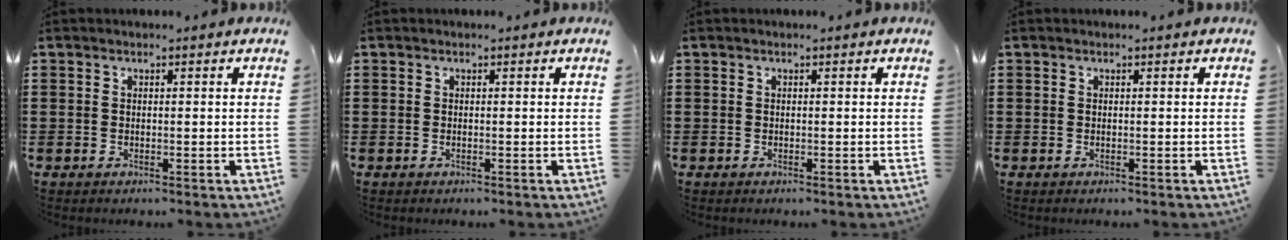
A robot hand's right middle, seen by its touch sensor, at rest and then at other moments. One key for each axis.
{"total": 0.0}
{"total": 0.0}
{"total": 0.0}